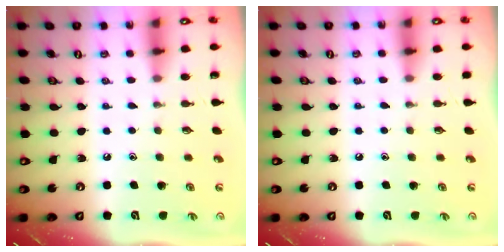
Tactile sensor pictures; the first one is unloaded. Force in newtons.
{"total": 3.6, "press": 3.5, "slide": 0.6}